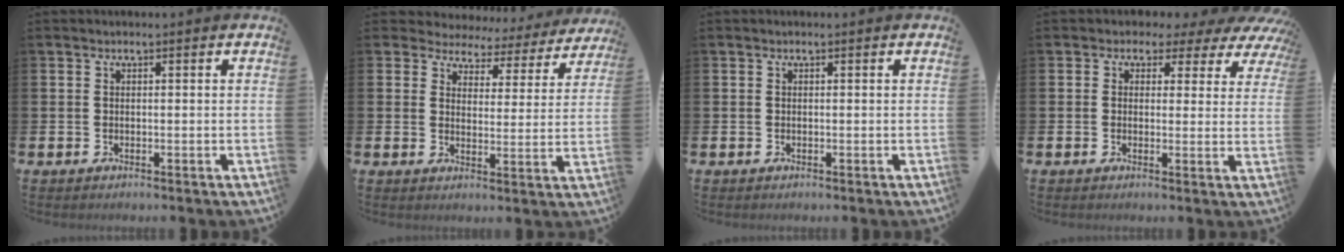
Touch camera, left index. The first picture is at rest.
{"total": 3.8, "force": [3.4, 1.7, 0.0], "torque": [-0.016, -0.036, 0.052]}
{"total": 0.0}
{"total": 1.9, "force": [0.6, 1.7, 0.4], "torque": [-0.015, -0.008, 0.001]}